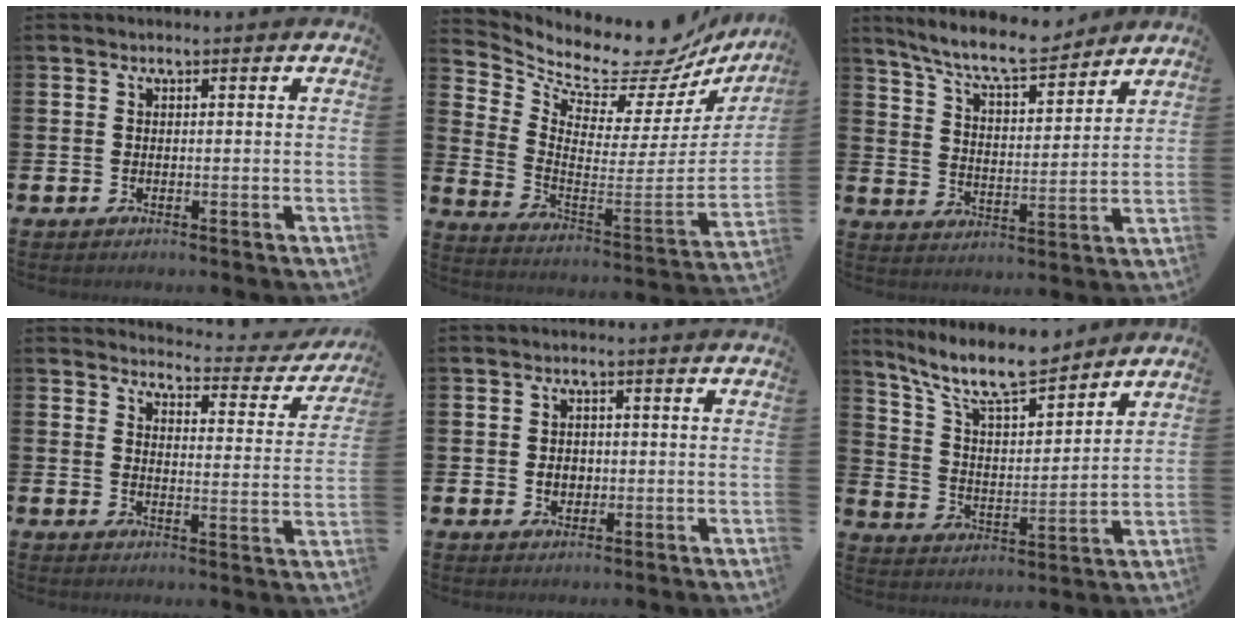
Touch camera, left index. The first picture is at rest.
{"total": 9.3, "force": [8.3, 3.4, 2.4], "torque": [-0.063, -0.085, 0.130]}
{"total": 8.7, "force": [8.0, 1.3, 3.2], "torque": [-0.083, -0.045, 0.141]}
{"total": 3.4, "force": [3.3, 1.0, 0.6], "torque": [-0.015, -0.033, 0.046]}
{"total": 2.2, "force": [-0.2, 1.9, 1.1], "torque": [-0.004, 0.001, -0.010]}
{"total": 10.6, "force": [9.3, 2.1, 4.7], "torque": [-0.117, -0.047, 0.165]}